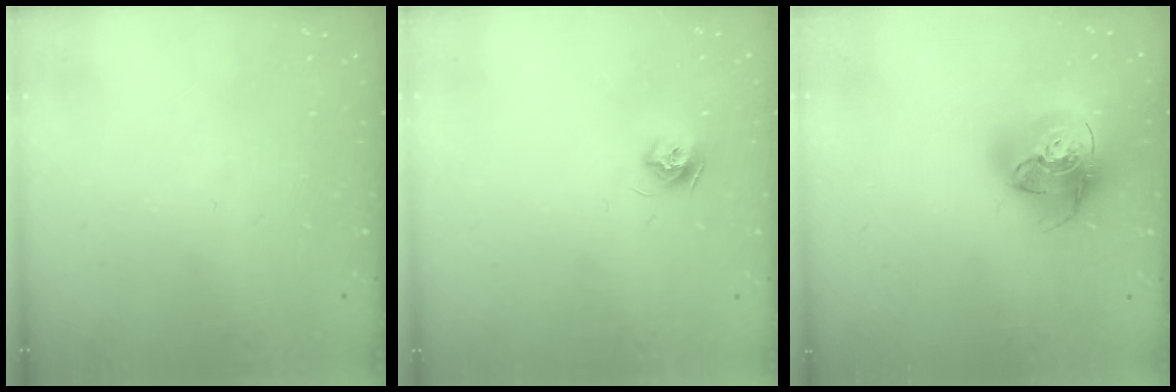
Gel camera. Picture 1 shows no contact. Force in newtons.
{"total": 7.6, "press": 7.6, "slide": 0.2}
{"total": 21.8, "press": 21.6, "slide": 2.6}